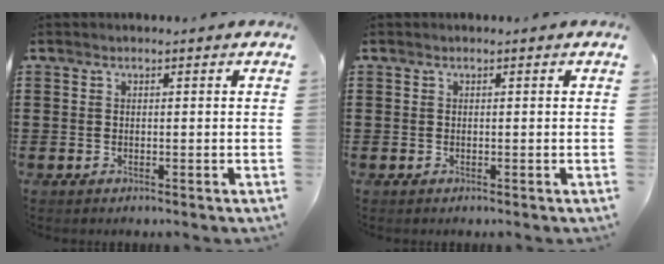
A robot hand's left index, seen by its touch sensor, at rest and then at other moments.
{"total": 0.0}